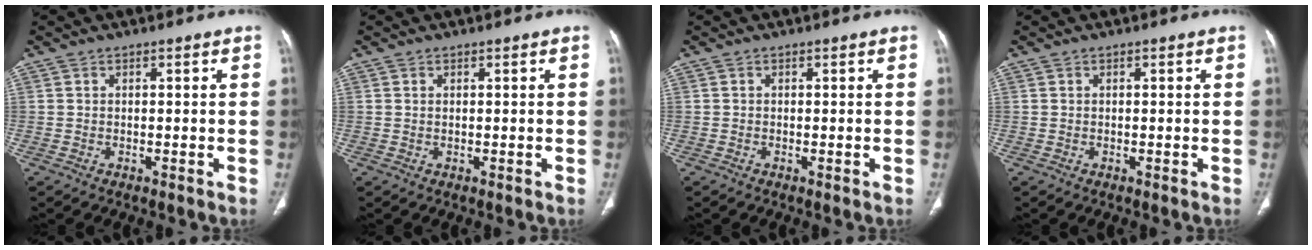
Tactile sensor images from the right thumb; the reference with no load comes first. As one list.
[{"total": 0.0}, {"total": 0.0}, {"total": 0.0}]